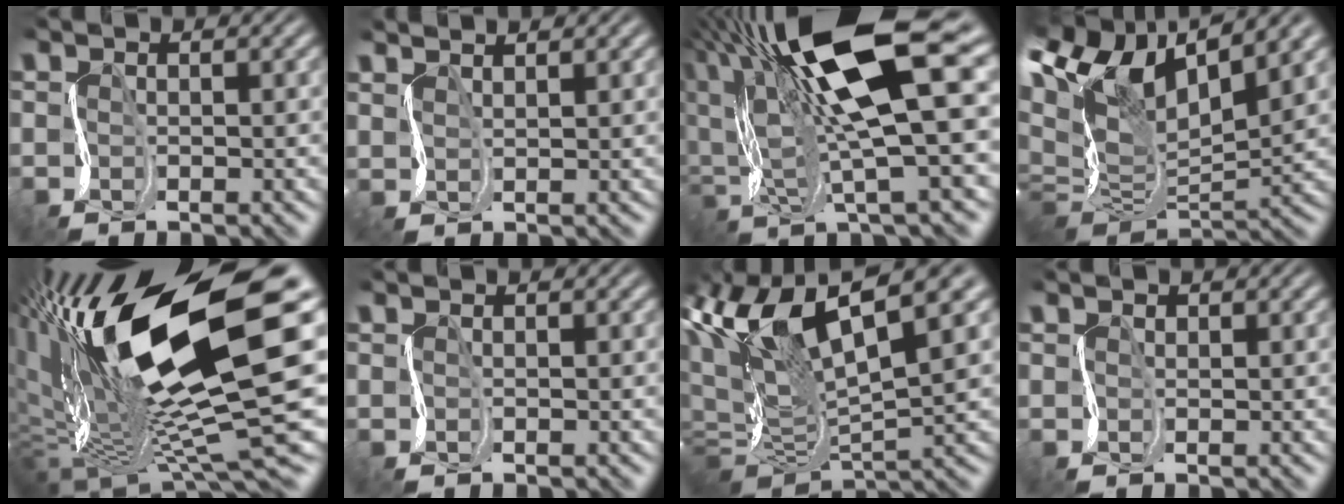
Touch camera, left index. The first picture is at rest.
{"total": 2.7, "force": [2.6, -0.4, -0.4], "torque": [-0.007, -0.001, 0.045]}
{"total": 14.0, "force": [5.7, 2.9, 12.4], "torque": [-0.237, 0.009, 0.101]}
{"total": 12.6, "force": [5.6, 6.1, 9.5], "torque": [-0.206, 0.021, 0.102]}
{"total": 16.8, "force": [4.1, 4.7, 15.6], "torque": [-0.286, -0.010, 0.084]}
{"total": 0.0}
{"total": 10.1, "force": [4.4, 2.7, 8.6], "torque": [-0.185, 0.016, 0.087]}
{"total": 0.8, "force": [0.5, 0.6, 0.1], "torque": [0.003, 0.009, 0.006]}